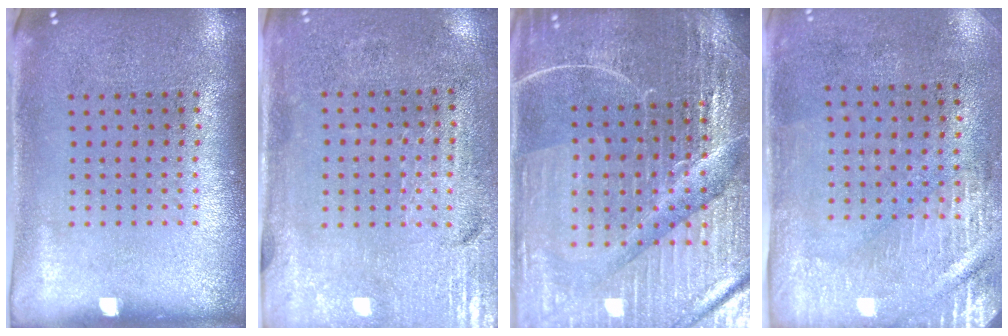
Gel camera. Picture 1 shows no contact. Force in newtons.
{"total": 3.4, "press": 2.9, "slide": 1.7}
{"total": 5.4, "press": 5.1, "slide": 1.9}
{"total": 2.9, "press": 2.5, "slide": 1.5}